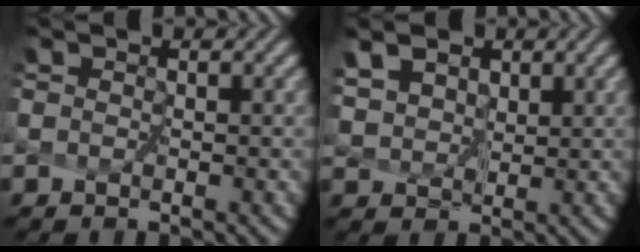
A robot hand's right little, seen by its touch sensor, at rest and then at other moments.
{"total": 6.5, "force": [4.3, 3.8, 3.0], "torque": [-0.079, 0.012, 0.061]}